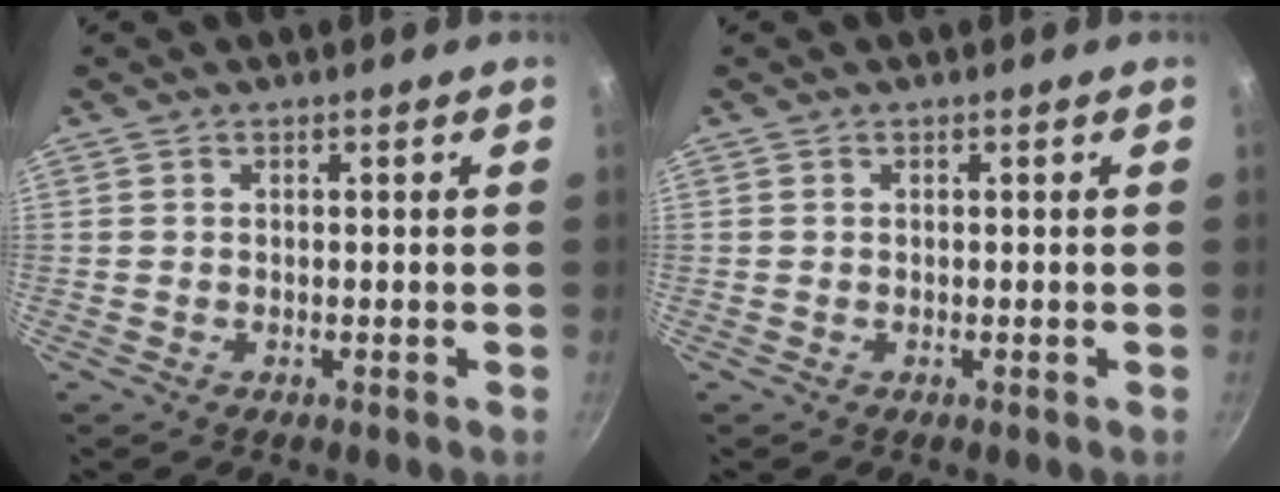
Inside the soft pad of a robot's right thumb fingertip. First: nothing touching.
{"total": 0.0}